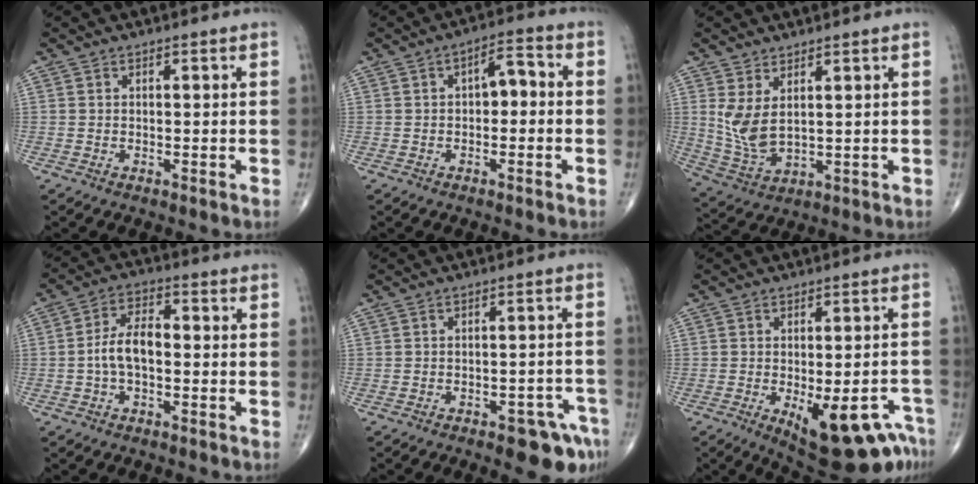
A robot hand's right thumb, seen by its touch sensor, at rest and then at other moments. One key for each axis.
{"total": 5.1, "fx": 0.0, "fy": 2.7, "fz": 4.3, "tx": -0.049, "ty": 0.021, "tz": -0.012}
{"total": 7.3, "fx": 2.3, "fy": 3.4, "fz": 6.0, "tx": -0.126, "ty": -0.022, "tz": 0.061}
{"total": 7.1, "fx": -1.0, "fy": 3.8, "fz": 5.9, "tx": -0.111, "ty": 0.026, "tz": -0.025}
{"total": 7.9, "fx": -4.8, "fy": 2.9, "fz": 5.5, "tx": -0.051, "ty": 0.033, "tz": -0.053}
{"total": 15.1, "fx": -7.8, "fy": 5.8, "fz": 11.6, "tx": -0.092, "ty": 0.025, "tz": -0.090}